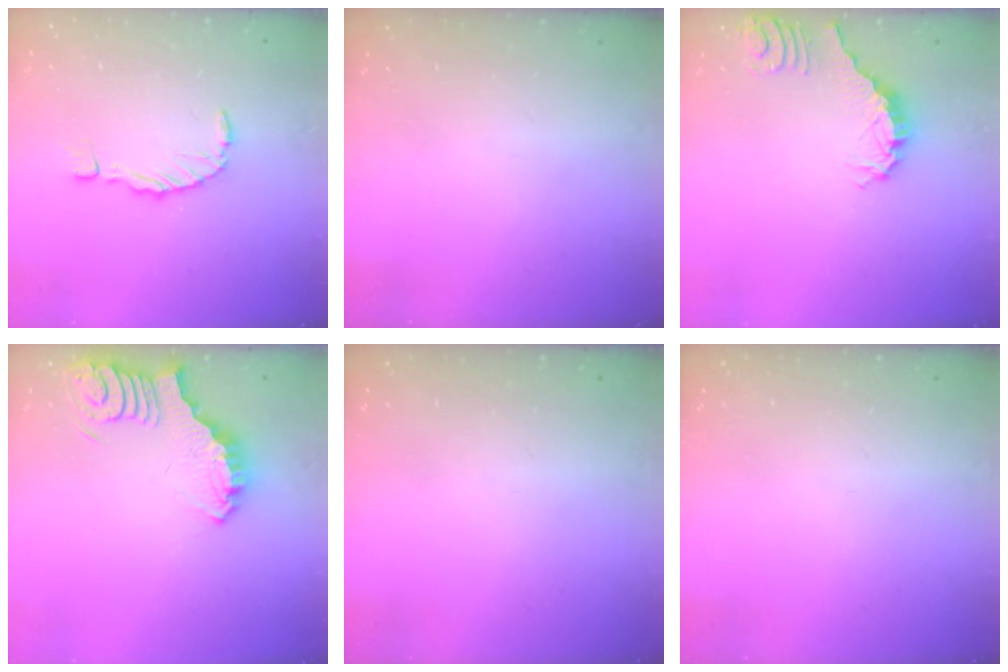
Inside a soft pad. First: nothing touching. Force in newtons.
{"total": 0.0}
{"total": 0.9, "press": 0.8, "slide": 0.2}
{"total": 3.9, "press": 3.9, "slide": 0.6}
{"total": 0.0}
{"total": 0.0}